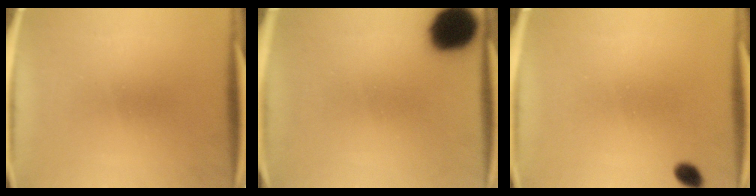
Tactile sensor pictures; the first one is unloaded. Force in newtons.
{"total": 14.8}
{"total": 2.1}